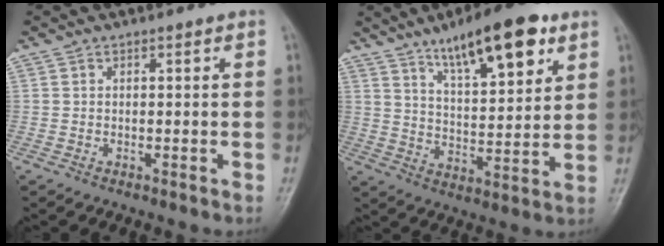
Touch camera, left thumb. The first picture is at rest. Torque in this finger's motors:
{"motor_torque": [1.18, 0.41, 1.41, -1.36, 0.11]}